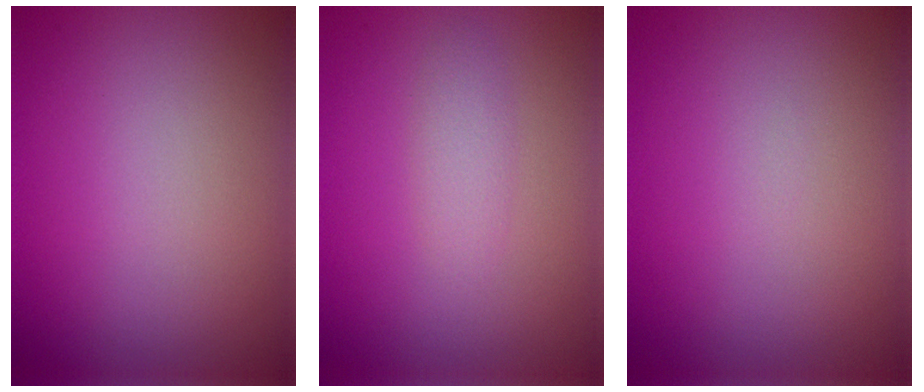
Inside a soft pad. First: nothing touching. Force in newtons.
{"total": 1.4, "press": 1.4, "slide": 0.1}
{"total": 0.0}